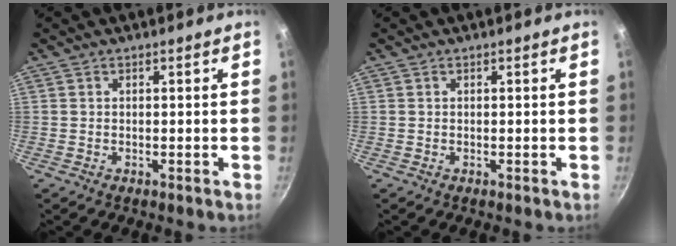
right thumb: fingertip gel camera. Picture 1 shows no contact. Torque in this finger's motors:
{"motor_torque": [0.00, 0.00, 0.00, 0.00, 0.00]}